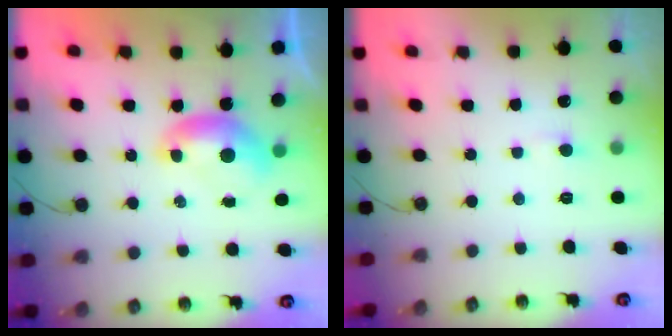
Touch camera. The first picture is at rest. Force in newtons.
{"total": 2.3, "press": 2.3, "slide": 0.3}